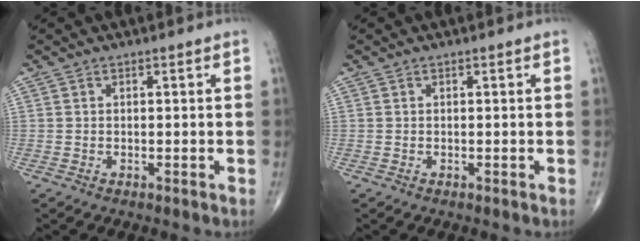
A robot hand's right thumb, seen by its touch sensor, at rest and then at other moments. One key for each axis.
{"total": 0.0}